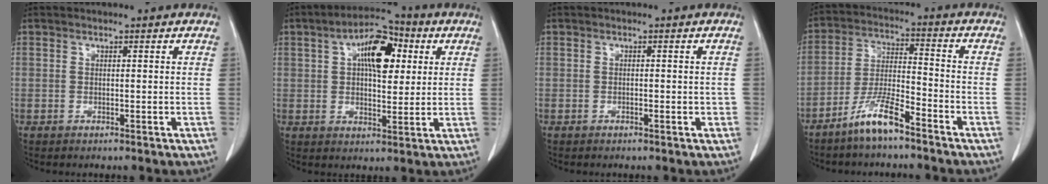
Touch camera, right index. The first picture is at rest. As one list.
[{"total": 10.4, "force": [3.3, 4.7, 8.7], "torque": [-0.142, 0.028, 0.048]}, {"total": 1.3, "force": [-0.4, 0.6, 1.1], "torque": [-0.012, 0.003, -0.003]}, {"total": 8.3, "force": [-6.1, 0.9, 5.5], "torque": [-0.116, -0.009, -0.122]}]